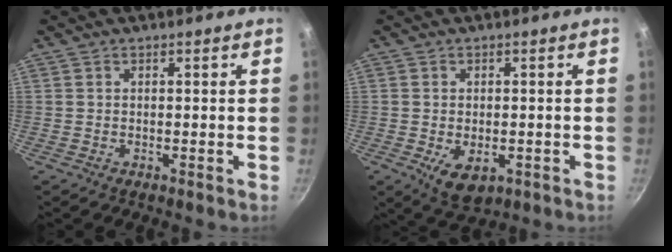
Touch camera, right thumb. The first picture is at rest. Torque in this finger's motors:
{"motor_torque": [-0.25, 0.09, -0.06, 0.25, 0.00]}